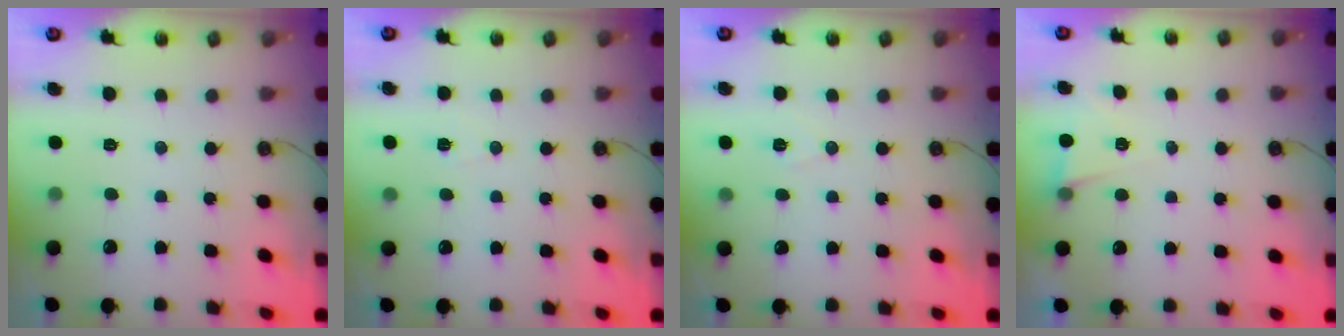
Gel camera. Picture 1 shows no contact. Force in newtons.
{"total": 3.8, "press": 3.2, "slide": 2.1}
{"total": 6.1, "press": 4.0, "slide": 4.6}
{"total": 4.9, "press": 2.1, "slide": 4.4}